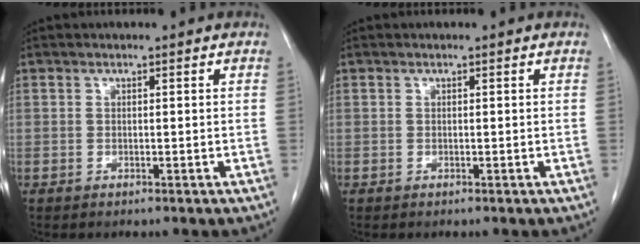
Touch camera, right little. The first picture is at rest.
{"total": 0.0}